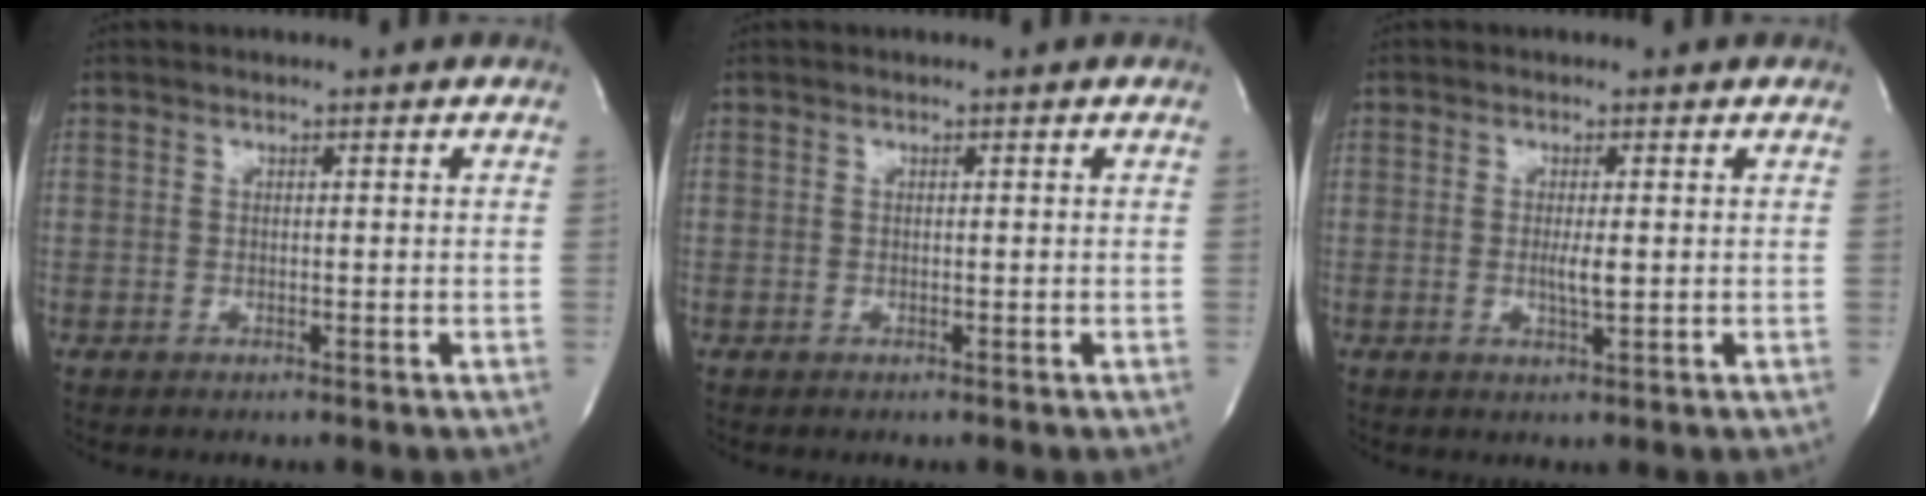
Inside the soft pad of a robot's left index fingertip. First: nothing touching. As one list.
[{"total": 0.0}, {"total": 2.2, "force": [-0.4, 0.2, 2.1], "torque": [-0.044, -0.007, -0.006]}]